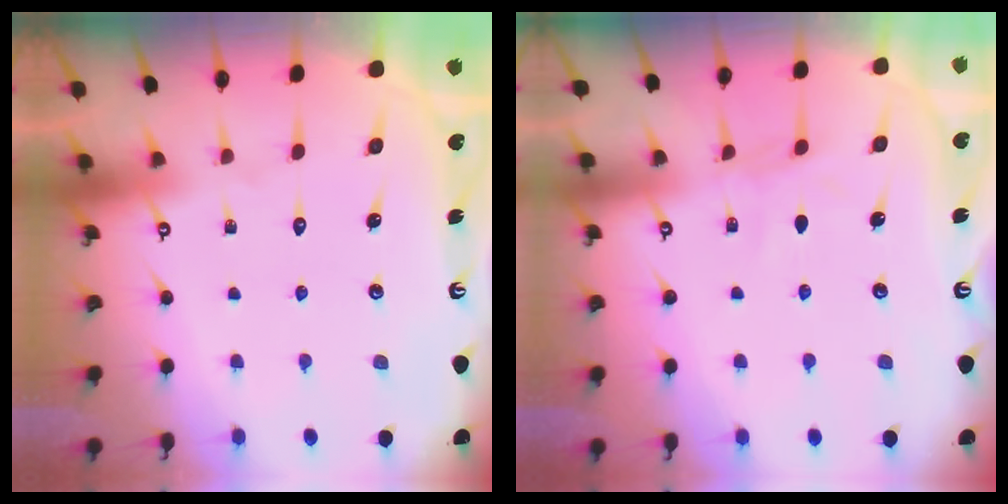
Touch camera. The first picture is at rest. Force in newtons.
{"total": 4.7, "press": 4.7, "slide": 0.6}